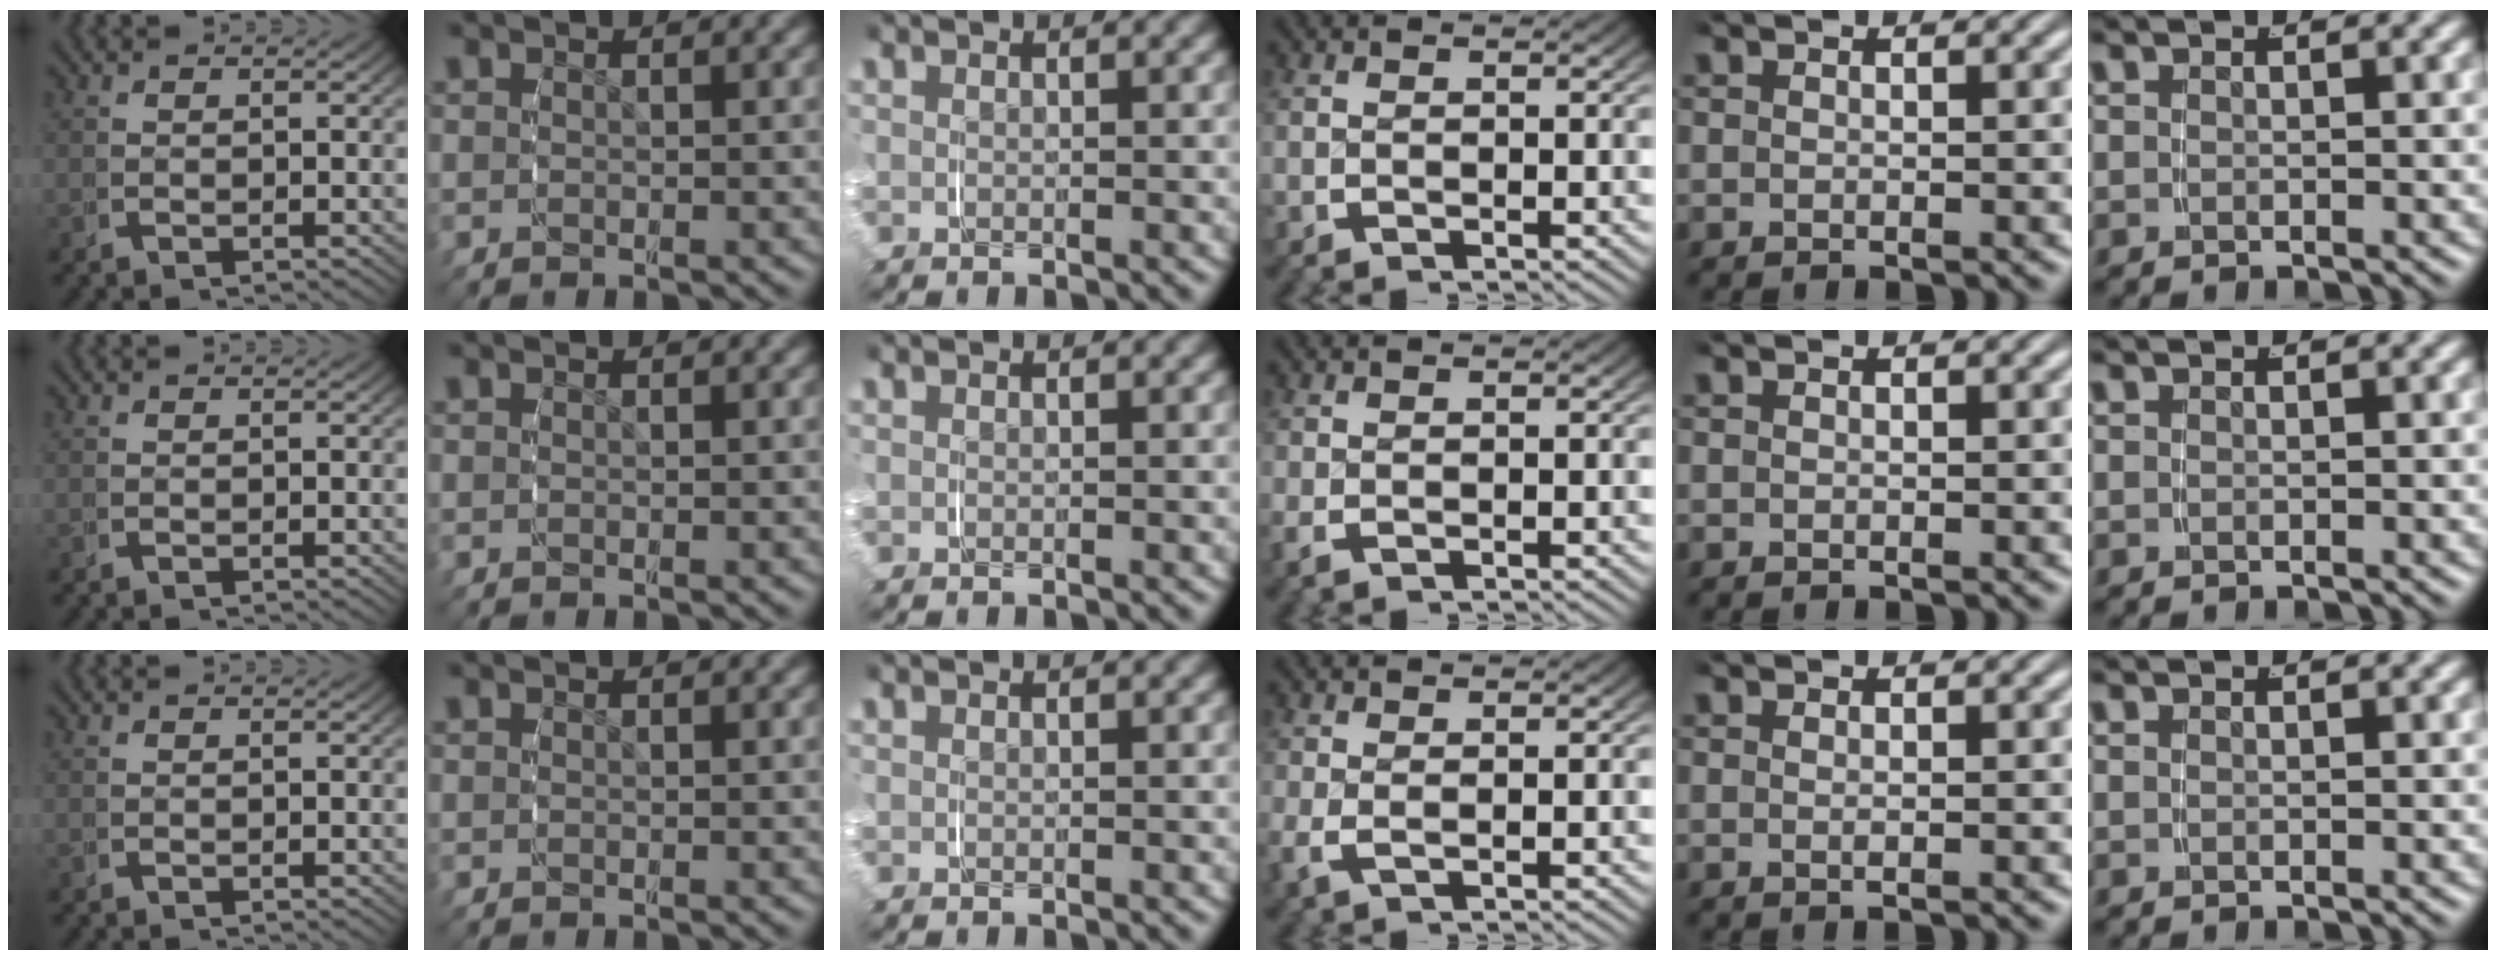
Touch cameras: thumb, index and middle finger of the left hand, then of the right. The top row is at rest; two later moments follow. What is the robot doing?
{"motion": "grasp_and_lifting", "object": "napkin"}